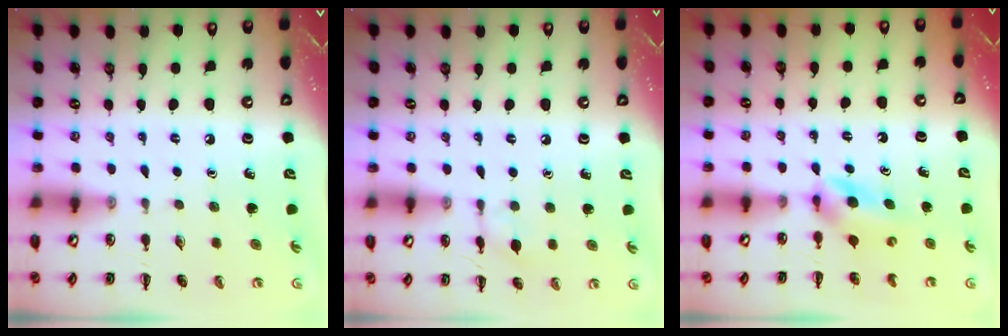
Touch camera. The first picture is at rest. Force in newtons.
{"total": 6.5, "press": 6.1, "slide": 2.2}
{"total": 3.9, "press": 3.8, "slide": 1.0}